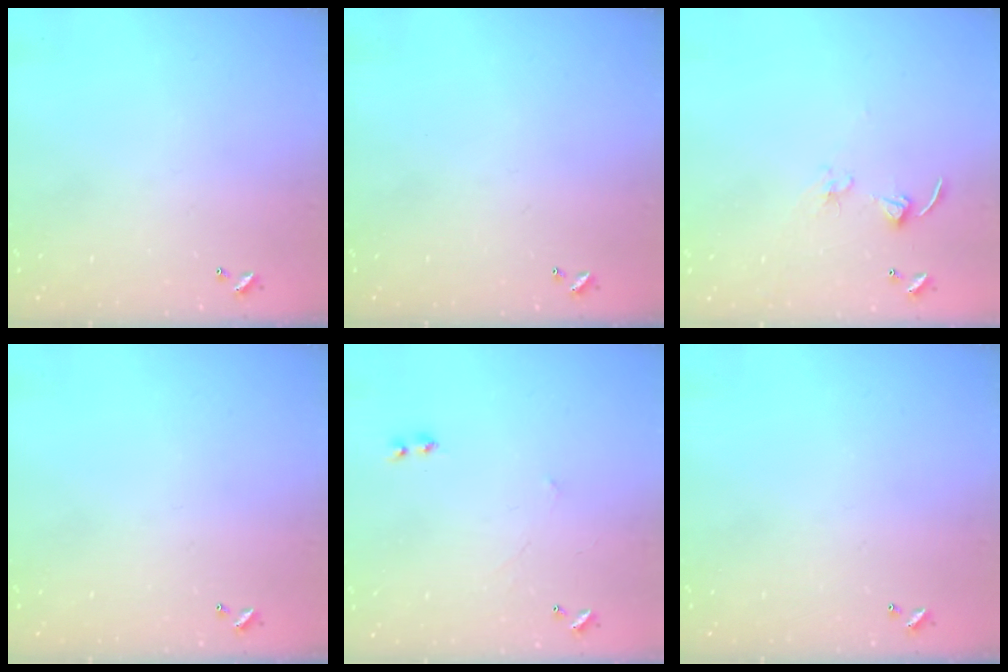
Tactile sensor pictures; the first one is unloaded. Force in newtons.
{"total": 0.0}
{"total": 2.7, "press": 2.7, "slide": 0.2}
{"total": 0.0}
{"total": 2.3, "press": 2.3, "slide": 0.3}
{"total": 0.0}